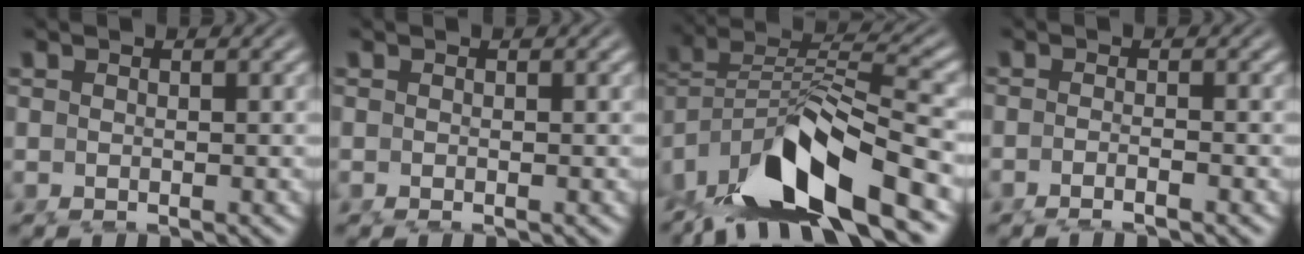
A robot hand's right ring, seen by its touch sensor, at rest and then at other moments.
{"total": 0.0}
{"total": 12.2, "force": [-3.8, 7.3, 8.9], "torque": [-0.169, -0.021, -0.053]}
{"total": 1.6, "force": [-1.3, -0.2, 1.0], "torque": [-0.022, 0.000, -0.026]}